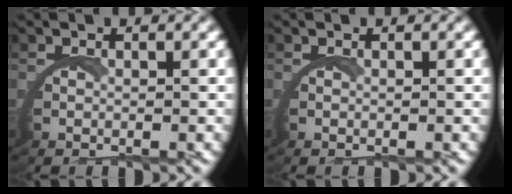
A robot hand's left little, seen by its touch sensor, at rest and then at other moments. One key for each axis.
{"total": 0.0}